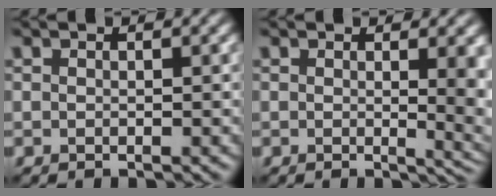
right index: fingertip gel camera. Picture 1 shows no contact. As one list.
[{"total": 6.5, "force": [0.5, 2.9, 5.8], "torque": [-0.029, -0.003, 0.008]}]